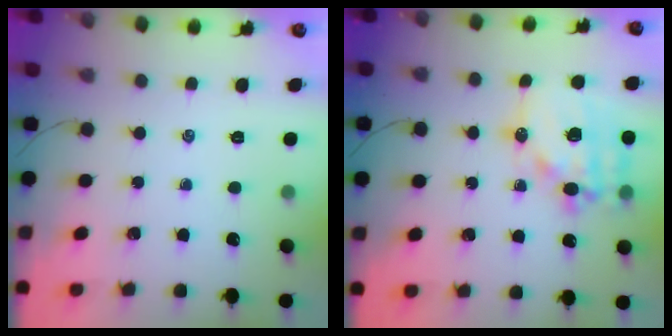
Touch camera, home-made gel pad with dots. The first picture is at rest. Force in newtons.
{"total": 15.8, "press": 15.5, "slide": 3.1}